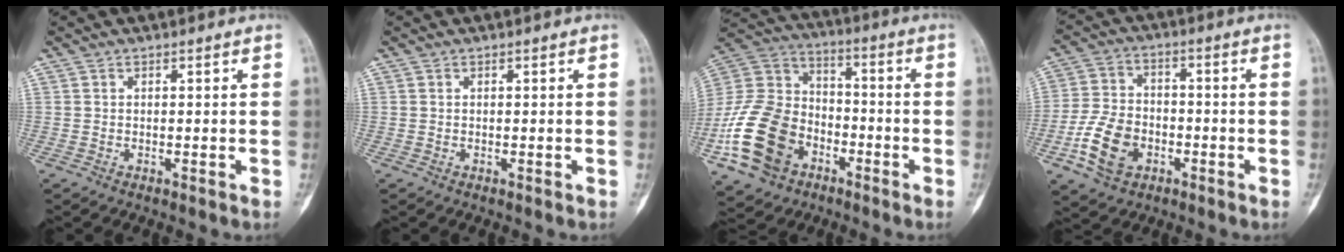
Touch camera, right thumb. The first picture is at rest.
{"total": 0.0}
{"total": 20.0, "force": [-8.4, 14.3, 11.2], "torque": [-0.213, 0.058, -0.159]}
{"total": 11.0, "force": [-4.3, 7.6, 6.6], "torque": [-0.118, 0.020, -0.082]}